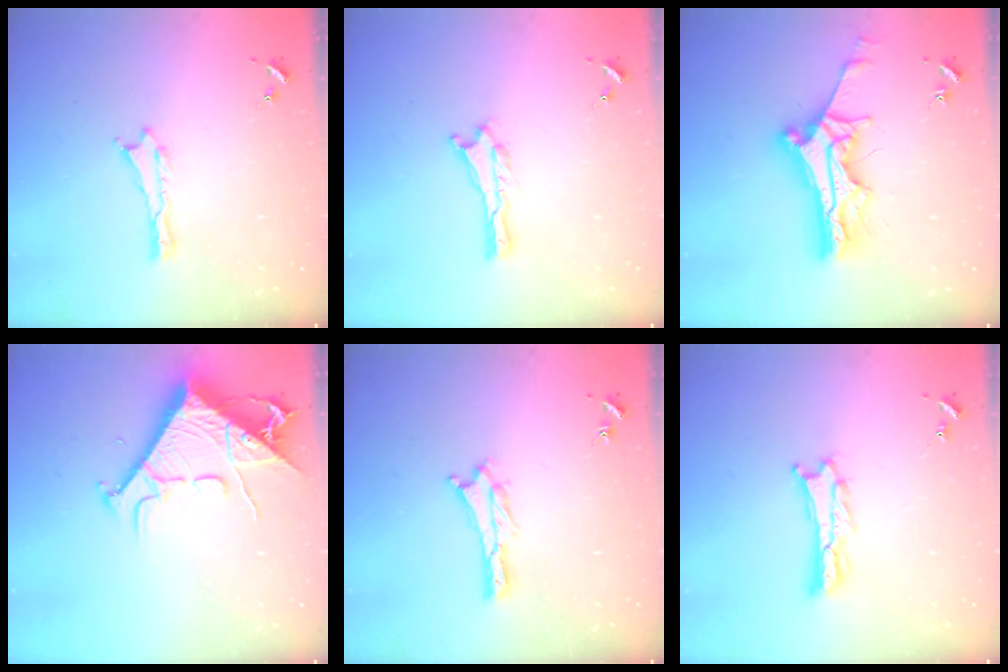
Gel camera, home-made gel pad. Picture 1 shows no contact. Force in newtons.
{"total": 0.0}
{"total": 11.4, "press": 11.4, "slide": 1.0}
{"total": 12.9, "press": 12.8, "slide": 1.4}
{"total": 0.0}
{"total": 1.6, "press": 1.6, "slide": 0.2}